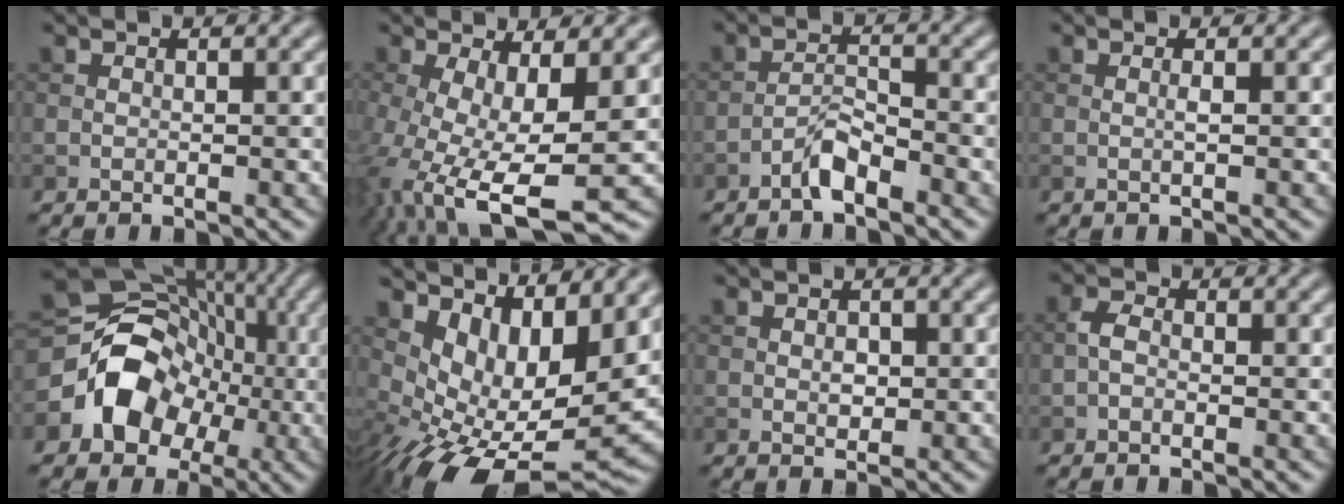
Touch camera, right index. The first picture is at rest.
{"total": 10.2, "force": [-2.8, 3.9, 9.0], "torque": [-0.178, -0.028, -0.039]}
{"total": 2.4, "force": [-1.9, 0.6, 1.4], "torque": [-0.026, 0.009, -0.040]}
{"total": 0.6, "force": [0.0, 0.0, 0.6], "torque": [-0.014, 0.001, -0.001]}
{"total": 9.4, "force": [-1.9, 7.8, 4.9], "torque": [-0.074, -0.003, -0.048]}
{"total": 11.0, "force": [1.3, 5.3, 9.5], "torque": [-0.151, -0.015, 0.039]}
{"total": 1.2, "force": [0.0, 0.9, 0.9], "torque": [-0.015, -0.002, 0.001]}
{"total": 1.5, "force": [-0.6, 0.9, 1.1], "torque": [-0.022, 0.005, -0.015]}